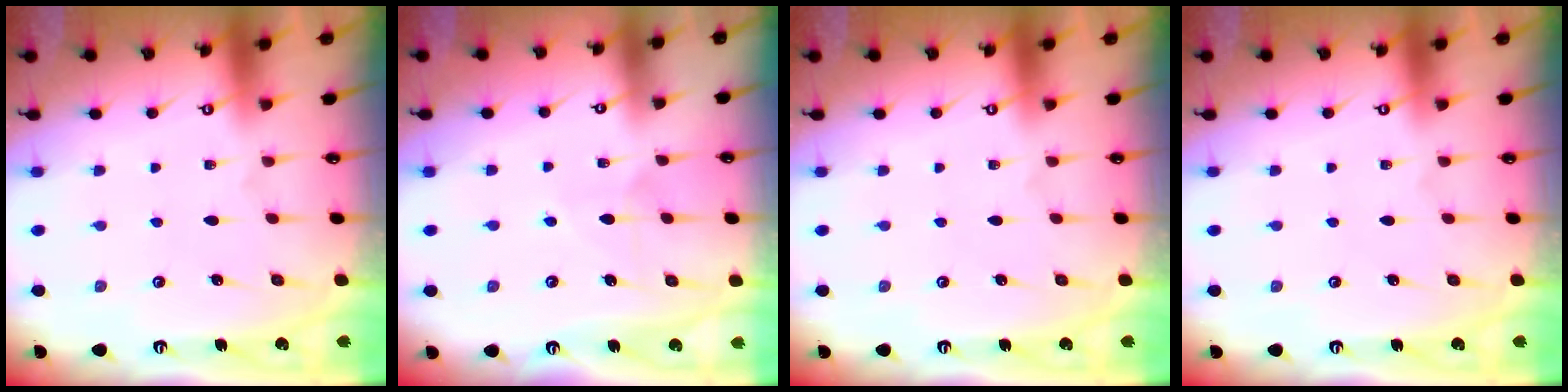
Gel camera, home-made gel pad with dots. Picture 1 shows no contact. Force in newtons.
{"total": 5.5, "press": 5.4, "slide": 0.6}
{"total": 0.0}
{"total": 0.0}